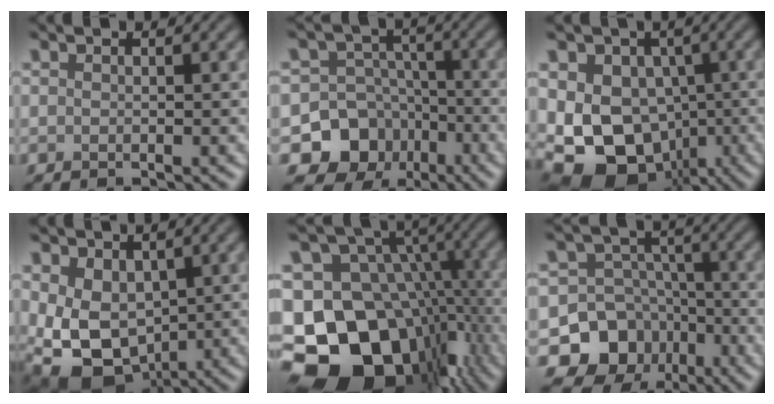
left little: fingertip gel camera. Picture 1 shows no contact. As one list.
[{"total": 10.2, "force": [-5.1, 8.6, 1.9], "torque": [-0.023, -0.015, -0.109]}, {"total": 13.0, "force": [-3.0, 9.9, 7.8], "torque": [-0.105, -0.004, -0.065]}, {"total": 9.3, "force": [-1.5, 6.8, 6.1], "torque": [-0.125, -0.029, -0.003]}, {"total": 20.2, "force": [-6.8, 15.4, 11.3], "torque": [-0.197, -0.007, -0.097]}, {"total": 11.9, "force": [-6.3, 9.8, 2.4], "torque": [-0.043, -0.018, -0.125]}]